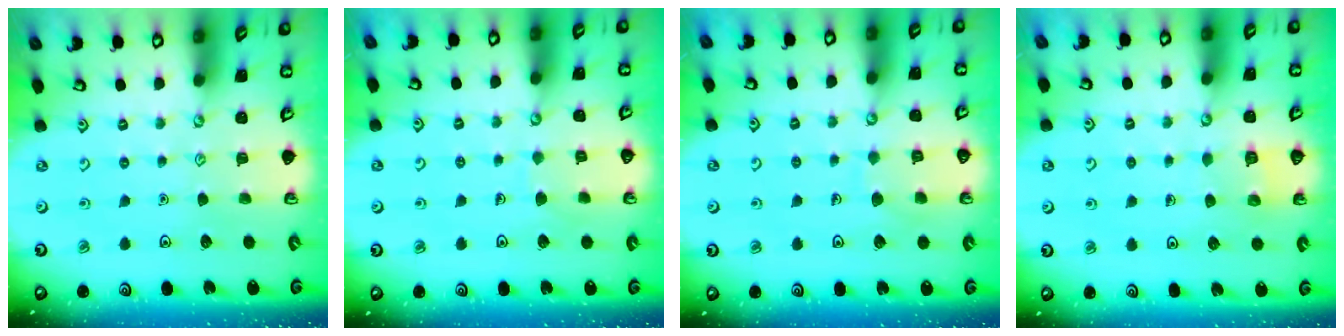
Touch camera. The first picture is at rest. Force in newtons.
{"total": 4.9, "press": 4.8, "slide": 0.3}
{"total": 6.4, "press": 6.4, "slide": 0.6}
{"total": 2.6, "press": 2.6, "slide": 0.1}